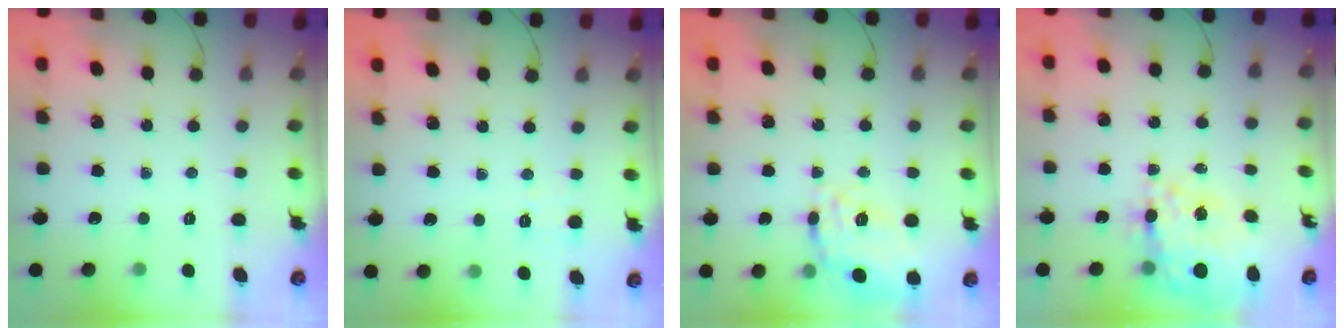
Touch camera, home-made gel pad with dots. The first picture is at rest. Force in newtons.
{"total": 2.2, "press": 1.7, "slide": 1.5}
{"total": 19.2, "press": 19.2, "slide": 0.1}
{"total": 16.3, "press": 15.7, "slide": 4.3}